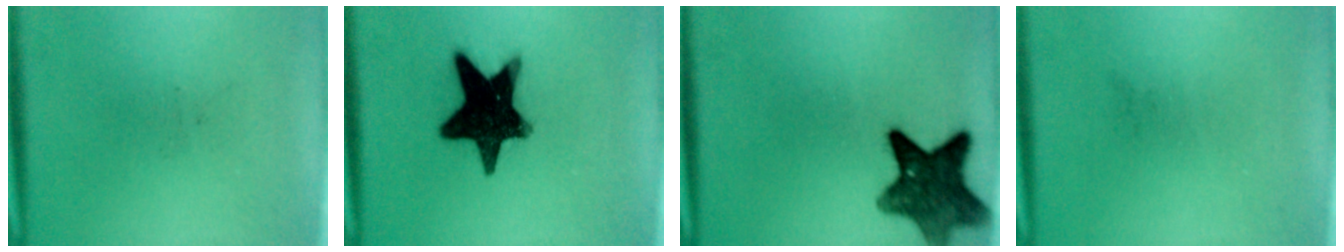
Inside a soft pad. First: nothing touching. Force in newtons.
{"total": 17.9}
{"total": 9.7}
{"total": 0.0}